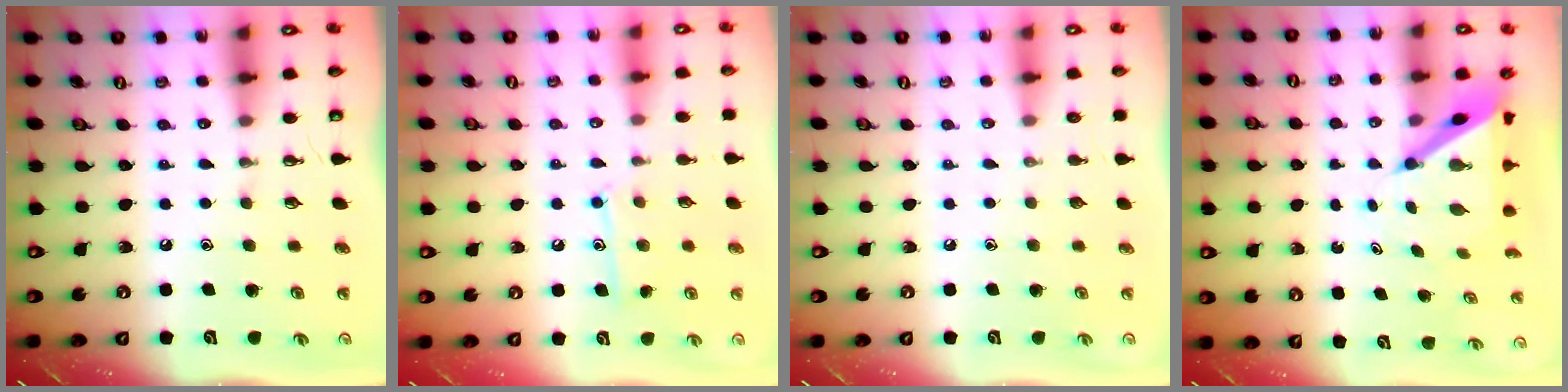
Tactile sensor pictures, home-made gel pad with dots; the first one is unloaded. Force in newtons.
{"total": 9.3, "press": 9.3, "slide": 0.6}
{"total": 0.0}
{"total": 6.1, "press": 6.1, "slide": 0.5}